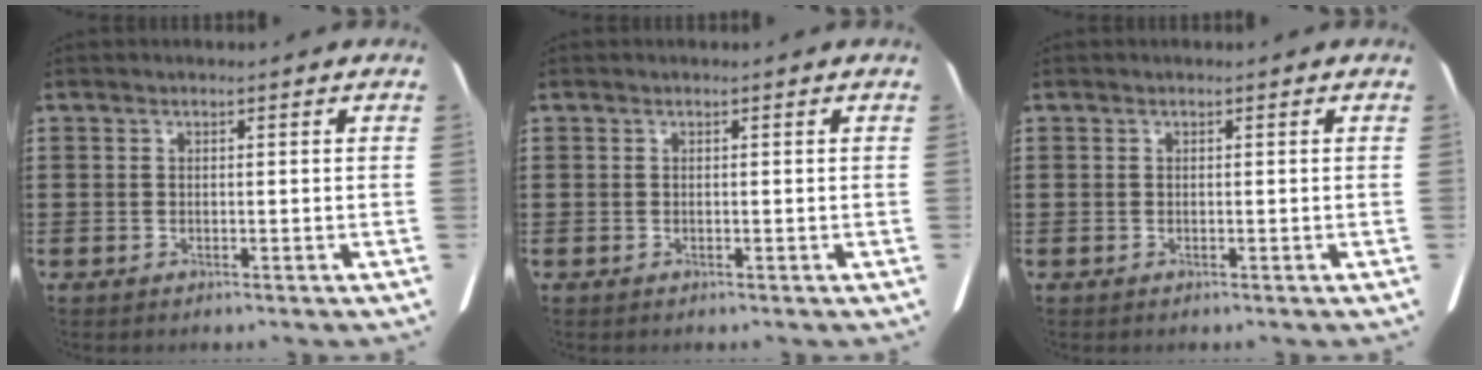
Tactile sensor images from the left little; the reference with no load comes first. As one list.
[{"total": 0.0}, {"total": 0.0}]